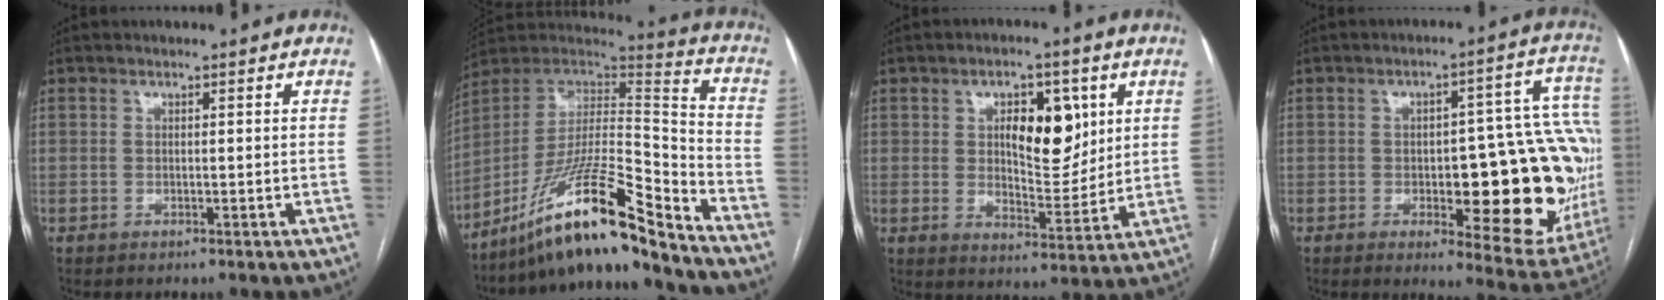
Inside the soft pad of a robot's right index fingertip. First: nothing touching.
{"total": 19.2, "force": [-14.7, 0.6, 12.4], "torque": [-0.232, 0.012, -0.264]}
{"total": 9.9, "force": [3.3, 4.5, 8.2], "torque": [-0.120, 0.004, 0.057]}
{"total": 23.5, "force": [-2.7, 7.8, 22.0], "torque": [-0.189, 0.035, -0.008]}